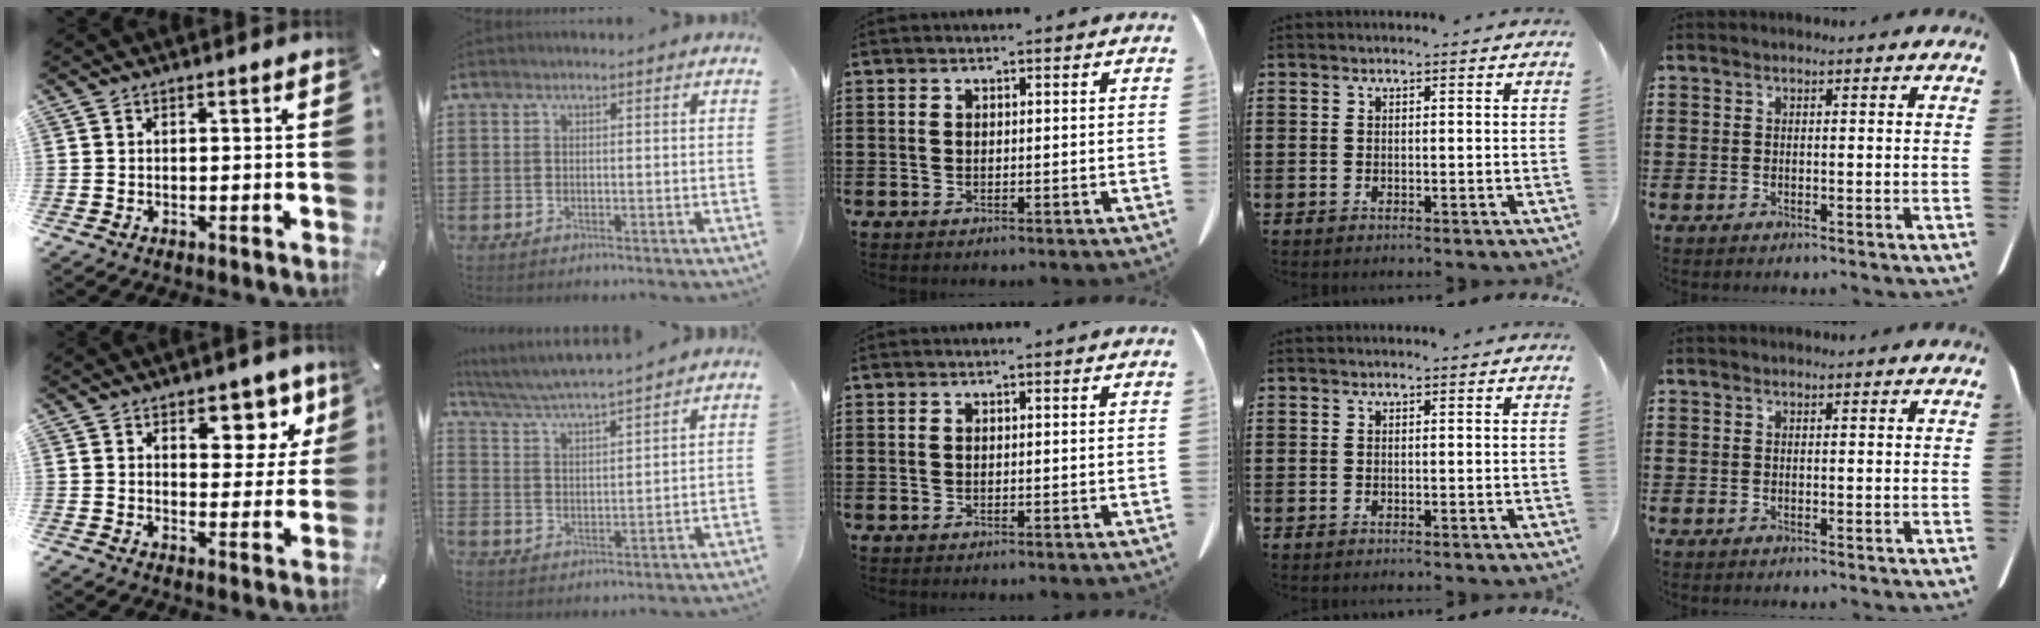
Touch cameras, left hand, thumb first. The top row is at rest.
{"thumb": {"total": 8.3, "force": [4.7, 4.9, 4.7], "torque": [-0.038, -0.028, 0.073]}, "index": {"total": 3.9, "force": [3.8, -0.6, 1.1], "torque": [-0.034, -0.020, 0.065]}}